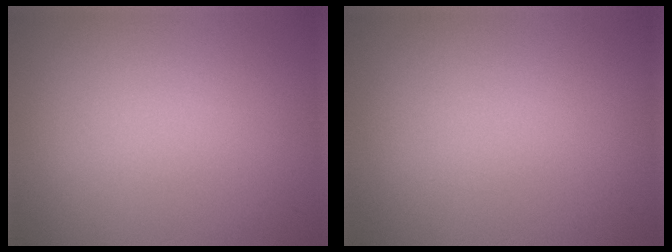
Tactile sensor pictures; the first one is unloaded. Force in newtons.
{"total": 0.0}